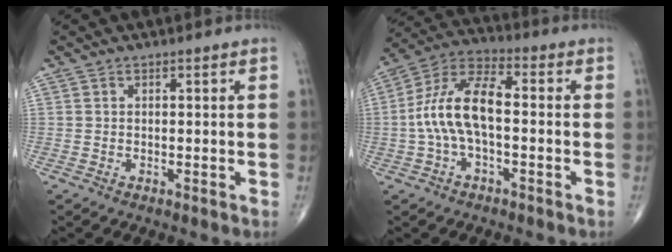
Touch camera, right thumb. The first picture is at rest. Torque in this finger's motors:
{"motor_torque": [0.41, 0.33, 1.45, -0.13, 0.15]}